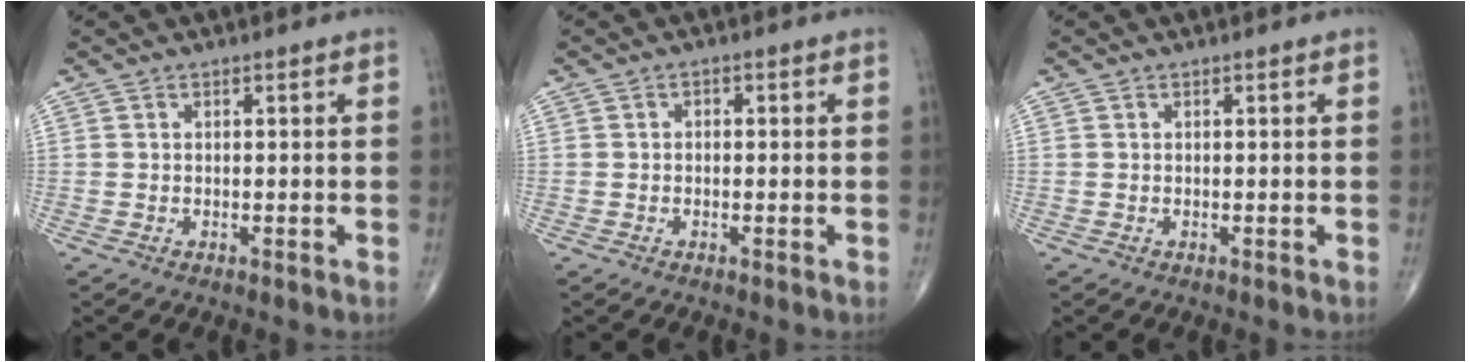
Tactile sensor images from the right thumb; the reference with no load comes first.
{"total": 0.8, "force": [-0.2, 0.6, 0.4], "torque": [0.002, 0.004, -0.009]}
{"total": 0.0}